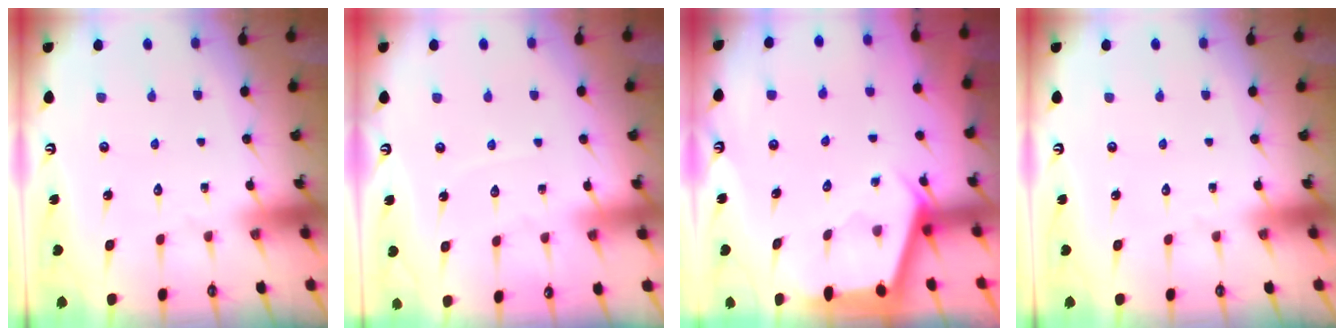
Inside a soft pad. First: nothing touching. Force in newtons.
{"total": 2.7, "press": 2.6, "slide": 0.4}
{"total": 2.9, "press": 2.9, "slide": 0.3}
{"total": 0.0}